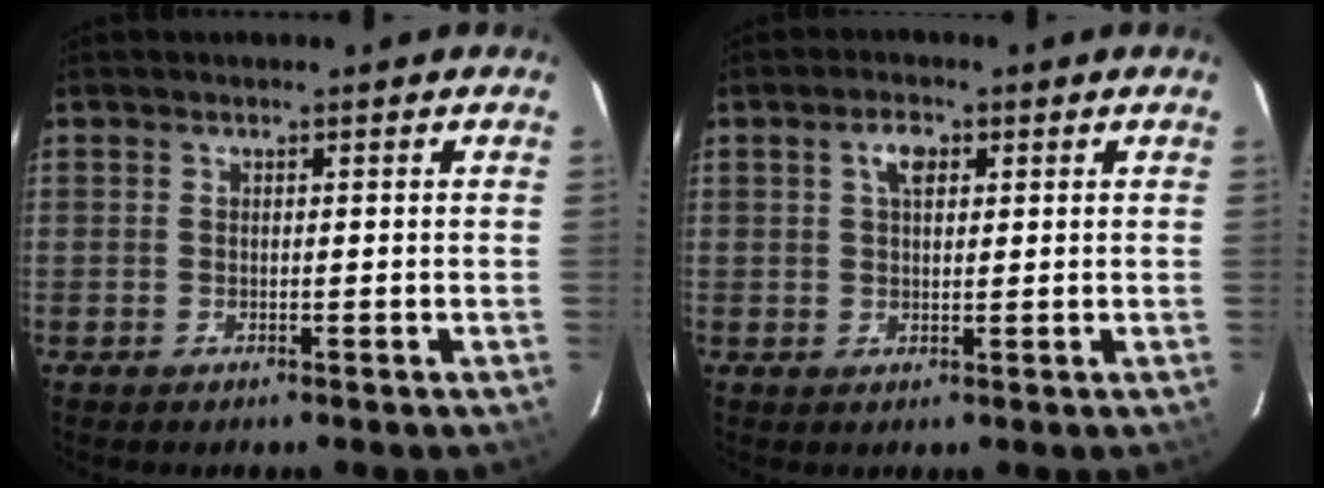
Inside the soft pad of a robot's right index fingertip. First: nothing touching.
{"total": 3.4, "force": [1.3, 1.8, 2.6], "torque": [-0.046, 0.011, 0.023]}